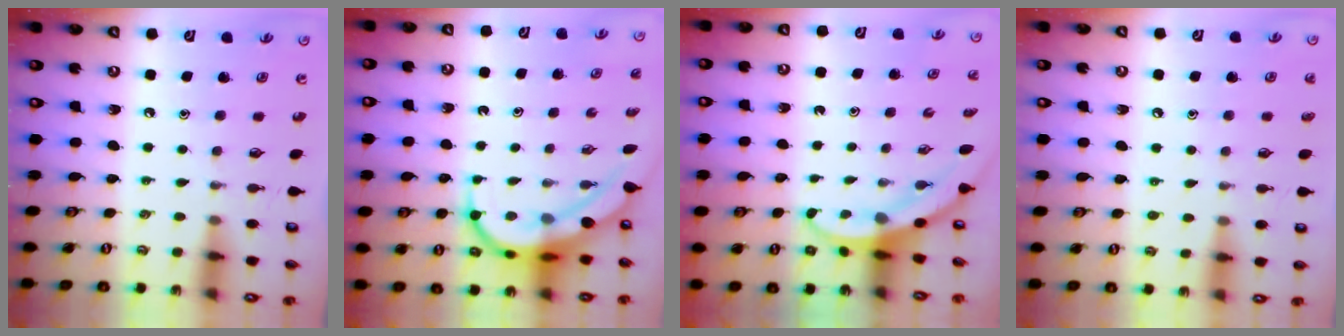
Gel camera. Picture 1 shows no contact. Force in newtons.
{"total": 9.8, "press": 9.7, "slide": 1.0}
{"total": 3.3, "press": 3.3, "slide": 0.2}
{"total": 4.4, "press": 4.4, "slide": 0.4}